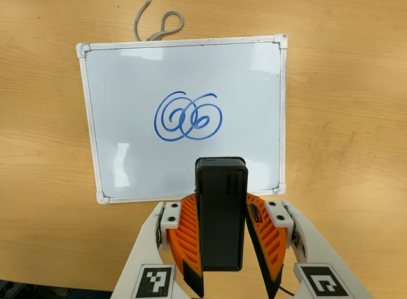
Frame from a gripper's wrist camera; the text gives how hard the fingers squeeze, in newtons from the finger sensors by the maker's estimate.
{"total": 5.0, "left": 4.4, "right": 5.6}